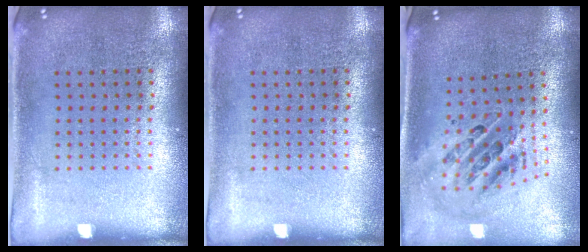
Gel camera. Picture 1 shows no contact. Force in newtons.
{"total": 0.0}
{"total": 1.4, "press": 1.3, "slide": 0.7}